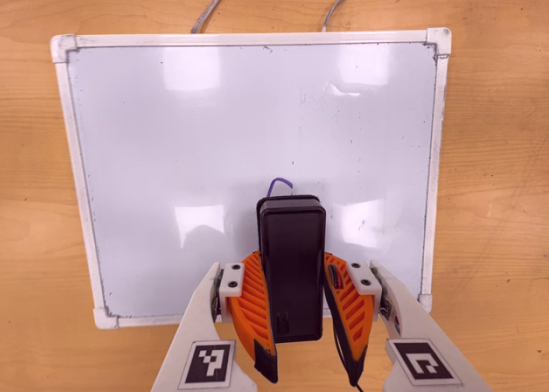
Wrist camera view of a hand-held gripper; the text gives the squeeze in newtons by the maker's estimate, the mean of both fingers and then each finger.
{"total": 6.4, "left": 5.9, "right": 6.8}